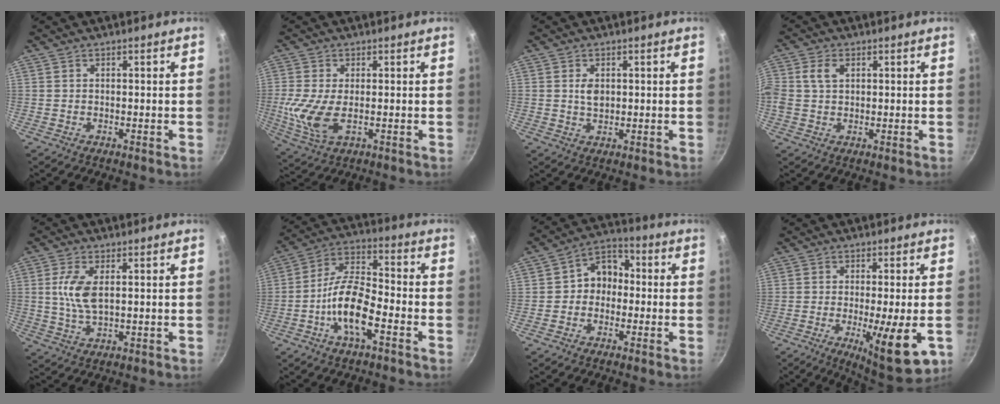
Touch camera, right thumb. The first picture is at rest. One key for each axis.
{"total": 8.0, "fx": -0.5, "fy": 3.7, "fz": 7.1, "tx": -0.160, "ty": -0.013, "tz": -0.005}
{"total": 3.0, "fx": 0.6, "fy": 1.9, "fz": 2.2, "tx": -0.030, "ty": -0.004, "tz": 0.012}
{"total": 4.9, "fx": 1.3, "fy": 3.4, "fz": 3.3, "tx": -0.062, "ty": 0.005, "tz": 0.020}
{"total": 6.8, "fx": 1.2, "fy": 3.1, "fz": 5.9, "tx": -0.122, "ty": -0.001, "tz": 0.024}
{"total": 12.0, "fx": -4.8, "fy": 4.4, "fz": 10.2, "tx": -0.187, "ty": 0.039, "tz": -0.101}
{"total": 7.7, "fx": -0.5, "fy": 6.4, "fz": 4.3, "tx": -0.020, "ty": 0.029, "tz": -0.027}
{"total": 12.4, "fx": -3.4, "fy": 2.3, "fz": 11.7, "tx": -0.174, "ty": -0.010, "tz": -0.044}